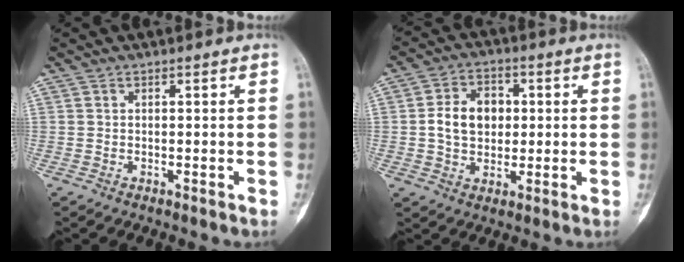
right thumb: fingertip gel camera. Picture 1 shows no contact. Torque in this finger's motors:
{"motor_torque": [0.25, 0.25, 0.87, 0.04, 0.08]}